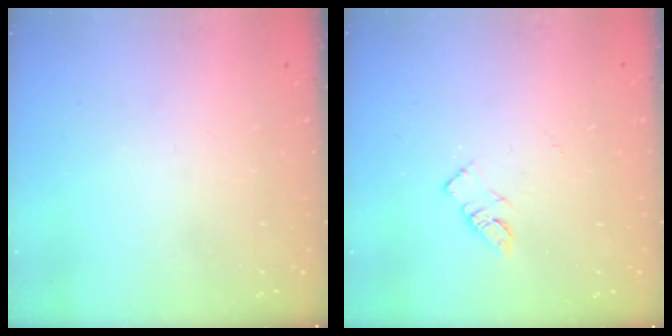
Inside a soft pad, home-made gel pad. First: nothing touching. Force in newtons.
{"total": 5.1, "press": 5.1, "slide": 0.5}